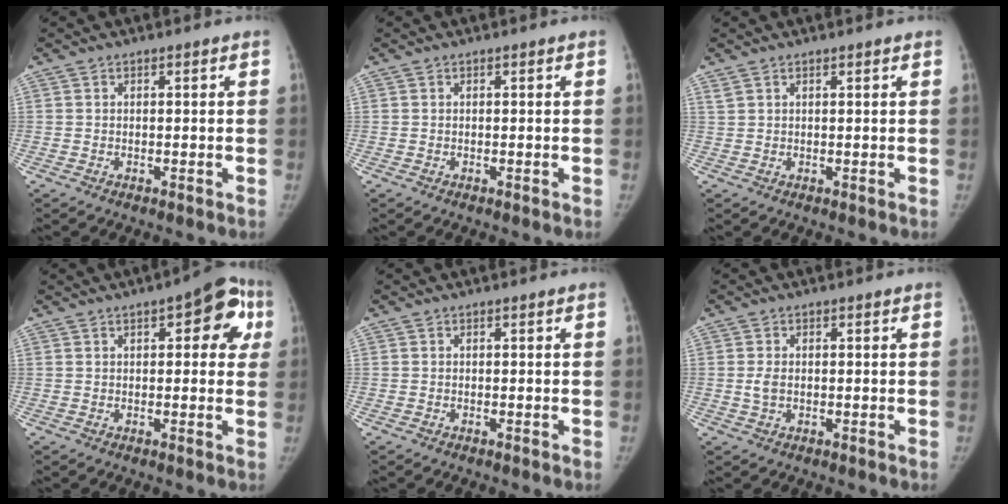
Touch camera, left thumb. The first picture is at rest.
{"total": 0.0}
{"total": 1.9, "force": [1.5, 0.6, 0.9], "torque": [-0.011, 0.003, 0.029]}
{"total": 10.4, "force": [3.7, 4.5, 8.6], "torque": [-0.055, 0.008, 0.033]}
{"total": 0.0}
{"total": 2.3, "force": [0.1, 1.6, 1.7], "torque": [-0.033, 0.000, 0.003]}